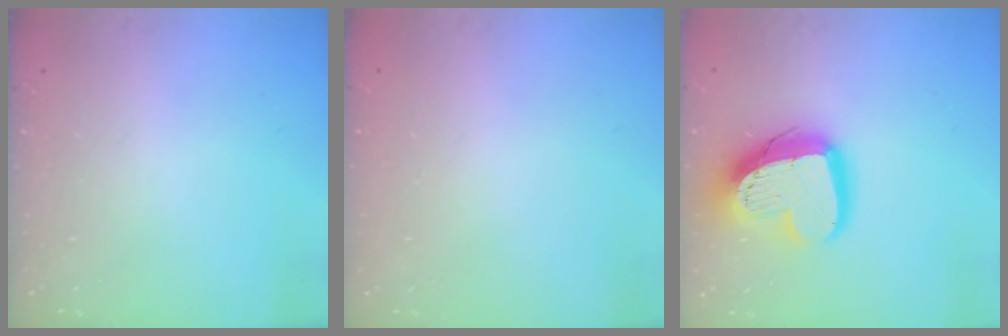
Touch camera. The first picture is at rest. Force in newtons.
{"total": 0.0}
{"total": 16.5, "press": 16.5, "slide": 1.4}